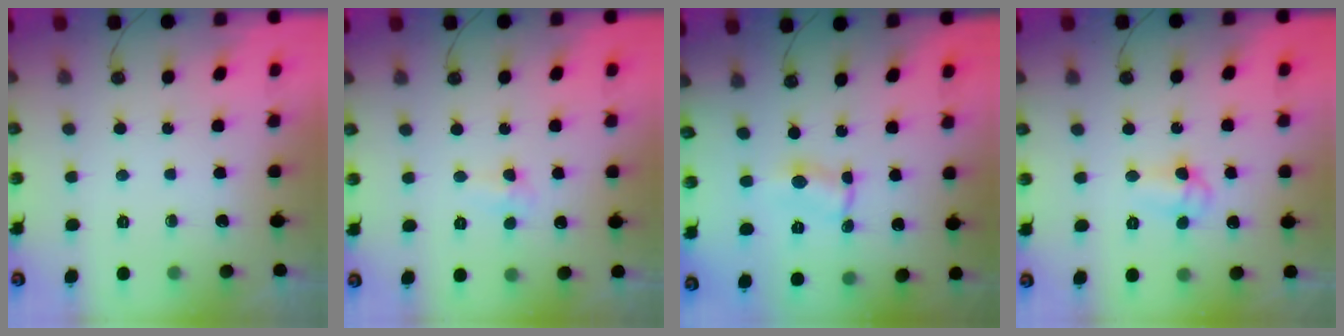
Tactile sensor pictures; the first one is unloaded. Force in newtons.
{"total": 4.5, "press": 2.7, "slide": 3.6}
{"total": 0.8, "press": 0.6, "slide": 0.5}
{"total": 7.0, "press": 6.0, "slide": 3.6}